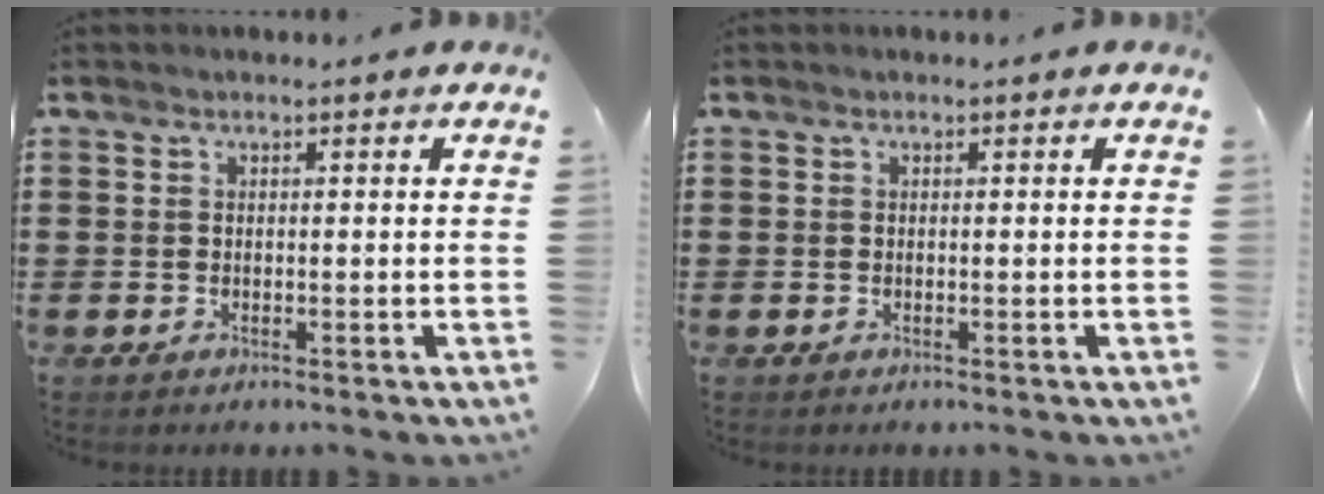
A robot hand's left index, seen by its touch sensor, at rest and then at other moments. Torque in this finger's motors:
{"motor_torque": [0.06, 0.00, -0.10, -0.01]}